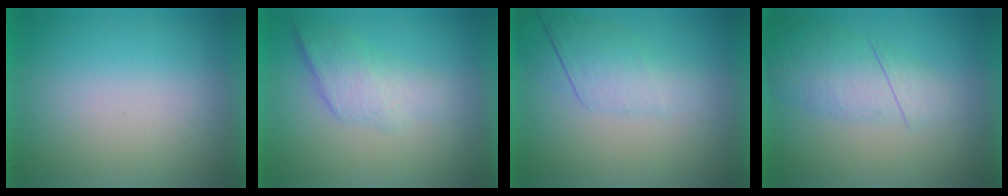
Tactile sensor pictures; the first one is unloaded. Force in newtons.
{"total": 2.2}
{"total": 2.2}
{"total": 2.8}